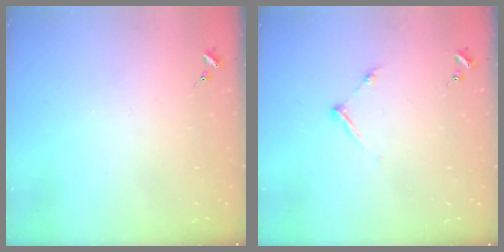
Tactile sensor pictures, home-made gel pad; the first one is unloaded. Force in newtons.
{"total": 5.6, "press": 5.6, "slide": 0.6}